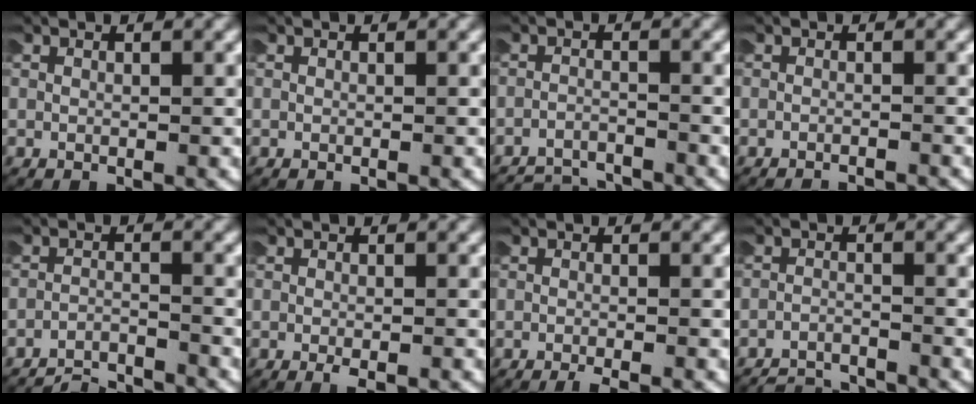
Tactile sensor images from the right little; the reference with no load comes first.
{"total": 0.0}
{"total": 4.3, "force": [-4.3, 0.7, 0.4], "torque": [-0.011, -0.019, -0.067]}
{"total": 2.4, "force": [-2.4, 0.2, 0.0], "torque": [-0.002, -0.008, -0.034]}
{"total": 4.9, "force": [-4.8, 0.7, 0.3], "torque": [-0.006, -0.019, -0.078]}
{"total": 1.8, "force": [-1.2, 0.5, 1.2], "torque": [-0.024, -0.010, -0.014]}
{"total": 1.9, "force": [-1.6, 0.2, 0.9], "torque": [-0.015, -0.006, -0.024]}
{"total": 3.8, "force": [-3.8, 0.5, 0.3], "torque": [-0.009, -0.018, -0.061]}